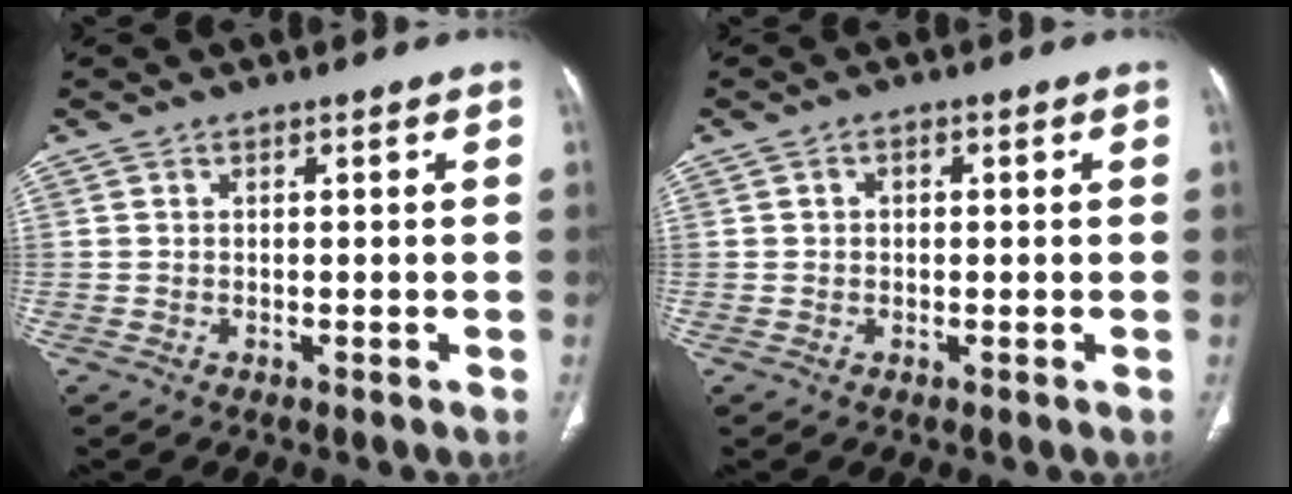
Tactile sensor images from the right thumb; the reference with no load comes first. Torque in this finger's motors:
{"motor_torque": [-0.12, 0.04, -0.27, -0.17, 0.07]}